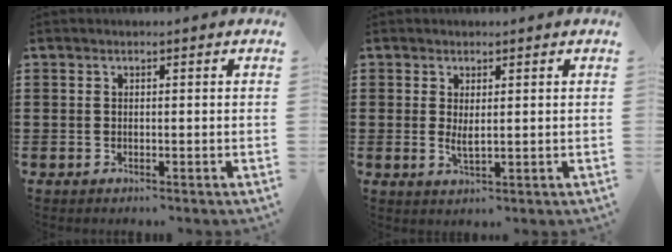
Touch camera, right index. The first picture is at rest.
{"total": 1.9, "force": [0.5, 0.6, 1.8], "torque": [-0.034, 0.000, 0.010]}